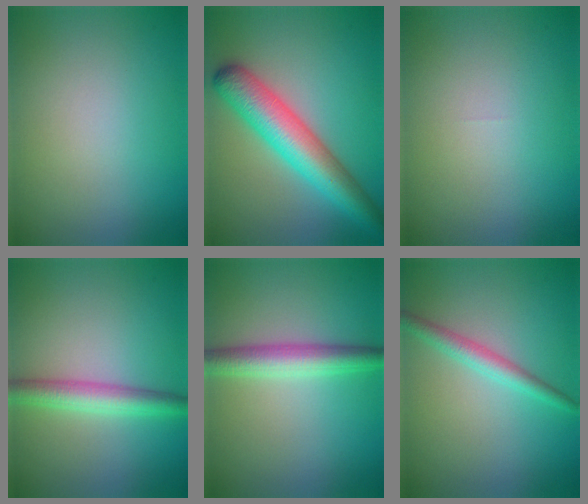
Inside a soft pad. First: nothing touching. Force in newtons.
{"total": 7.4, "press": 7.4, "slide": 0.1}
{"total": 0.0}
{"total": 3.6, "press": 3.6, "slide": 0.1}
{"total": 3.9, "press": 3.9, "slide": 0.1}
{"total": 2.3, "press": 2.3, "slide": 0.0}